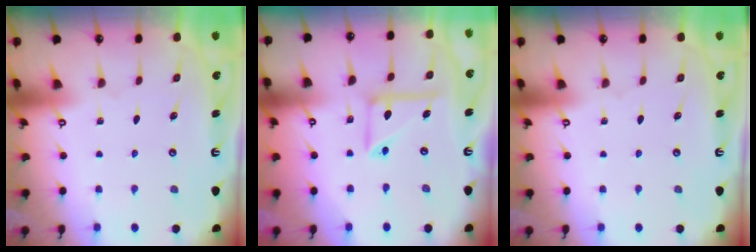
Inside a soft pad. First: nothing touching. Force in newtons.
{"total": 11.2, "press": 11.1, "slide": 1.6}
{"total": 0.0}